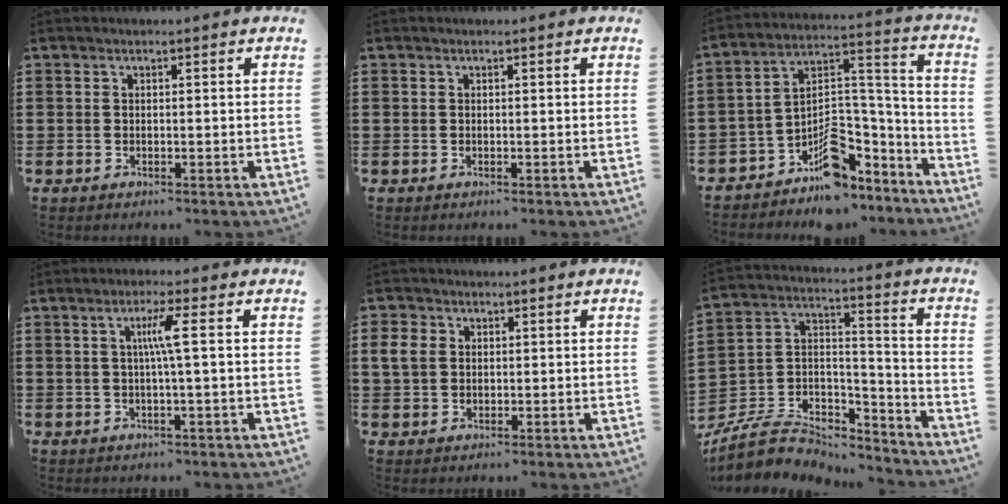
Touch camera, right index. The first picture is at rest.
{"total": 0.0}
{"total": 7.5, "force": [-5.1, 4.5, 3.0], "torque": [-0.048, -0.002, -0.090]}
{"total": 4.1, "force": [0.5, -0.3, 4.1], "torque": [-0.077, -0.002, 0.001]}
{"total": 3.3, "force": [0.8, 2.8, 1.6], "torque": [-0.049, 0.009, 0.010]}
{"total": 7.4, "force": [-6.0, 3.7, 2.4], "torque": [-0.061, 0.005, -0.117]}